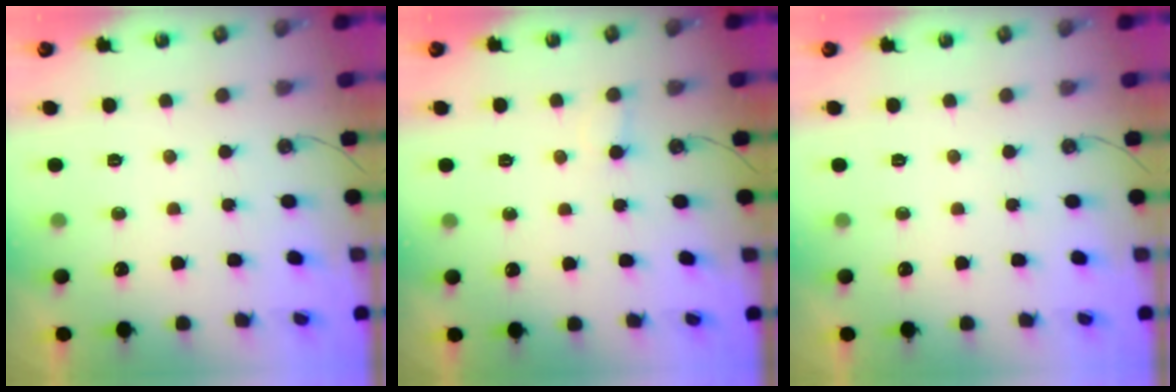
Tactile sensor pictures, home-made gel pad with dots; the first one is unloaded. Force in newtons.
{"total": 3.9, "press": 3.9, "slide": 0.3}
{"total": 0.0}